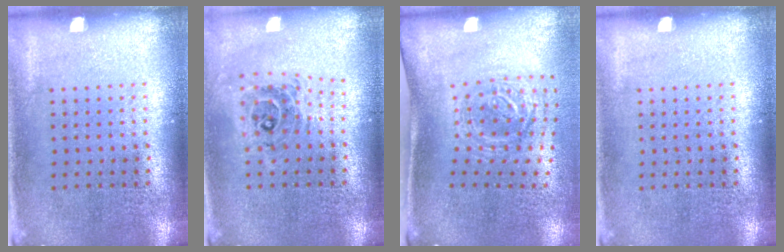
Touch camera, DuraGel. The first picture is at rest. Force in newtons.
{"total": 0.8, "press": 0.8, "slide": 0.2}
{"total": 1.3, "press": 1.1, "slide": 0.7}
{"total": 0.0}